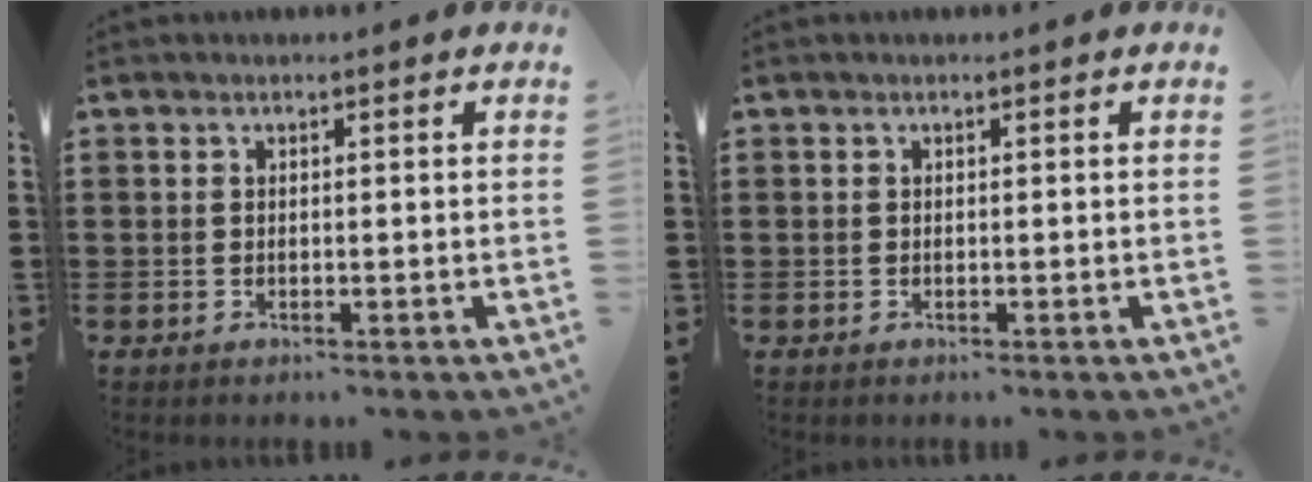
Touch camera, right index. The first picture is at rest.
{"total": 0.0}